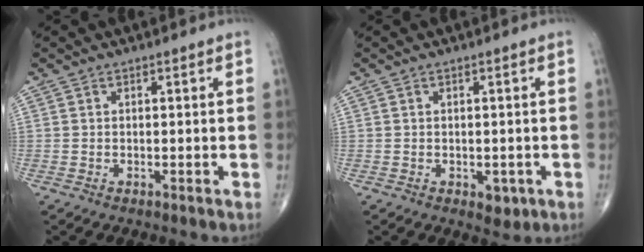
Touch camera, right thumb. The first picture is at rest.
{"total": 2.9, "force": [-0.9, 1.8, 2.0], "torque": [-0.011, -0.001, -0.006]}